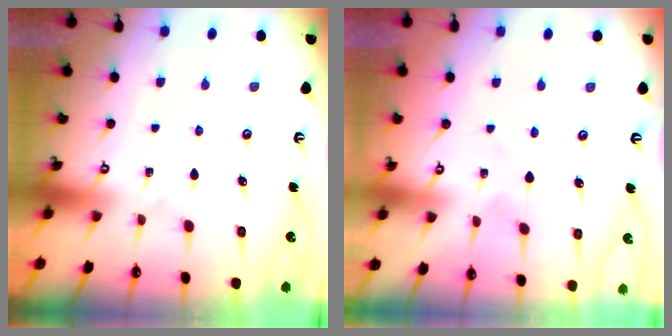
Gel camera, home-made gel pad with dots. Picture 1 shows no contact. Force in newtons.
{"total": 2.2, "press": 2.2, "slide": 0.3}